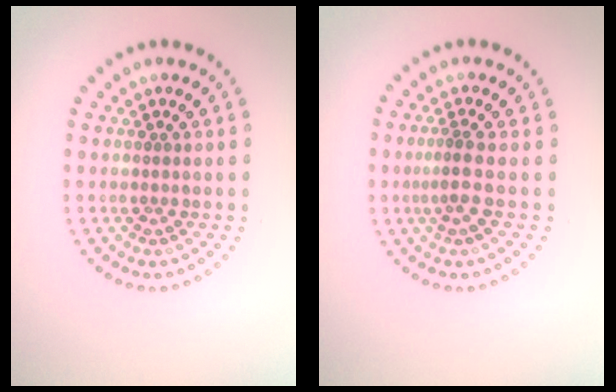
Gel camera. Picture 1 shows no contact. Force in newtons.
{"total": 1.7, "press": 1.1, "slide": 1.3}